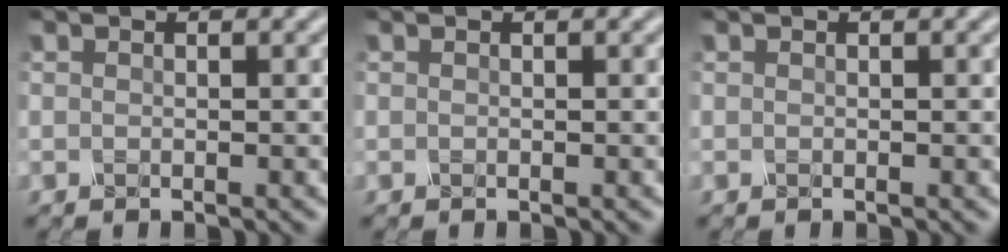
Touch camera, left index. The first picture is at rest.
{"total": 0.0}
{"total": 0.0}